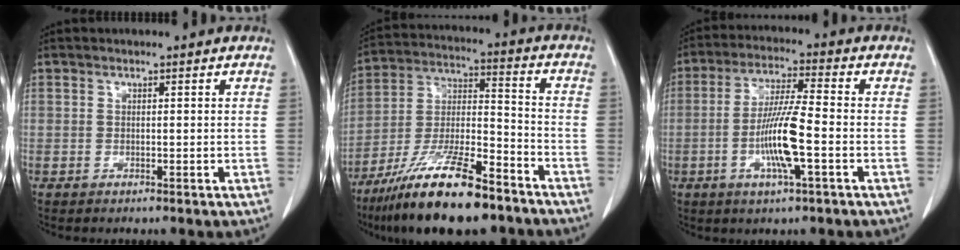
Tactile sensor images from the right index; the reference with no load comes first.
{"total": 18.2, "force": [-13.1, 3.4, 12.2], "torque": [-0.239, -0.020, -0.235]}
{"total": 9.8, "force": [-2.6, 0.4, 9.5], "torque": [-0.185, -0.006, -0.053]}